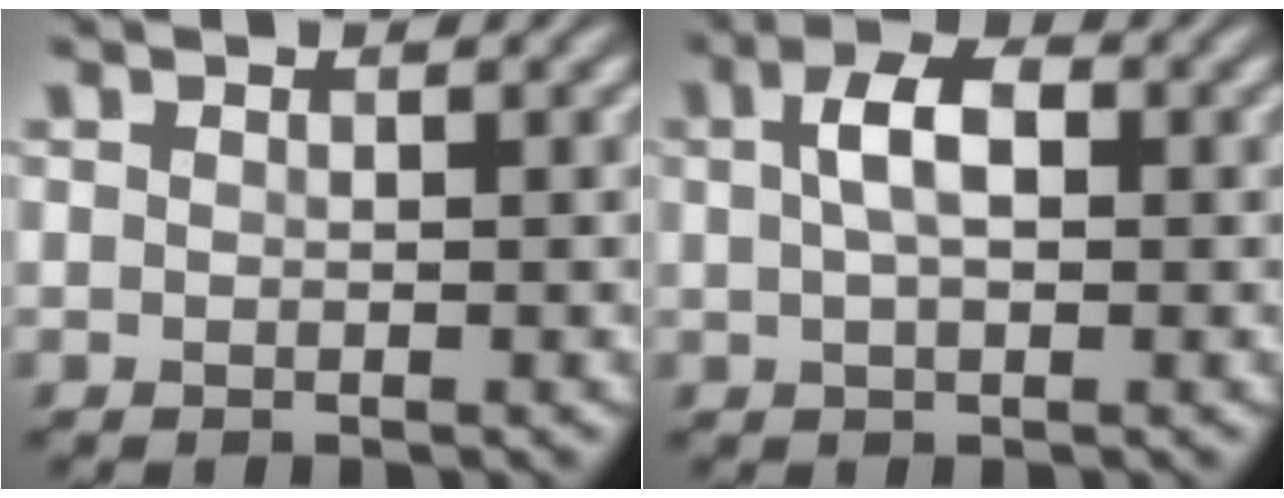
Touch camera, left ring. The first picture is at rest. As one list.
[{"total": 3.8, "force": [0.8, 2.0, 3.2], "torque": [-0.061, 0.008, 0.009]}]